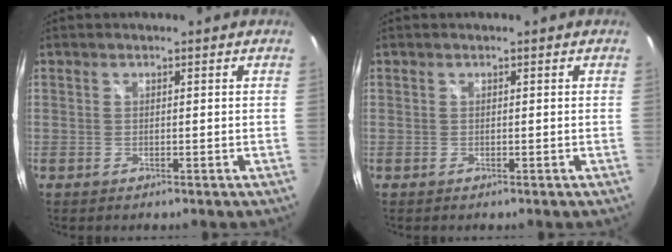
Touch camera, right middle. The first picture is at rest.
{"total": 0.0}